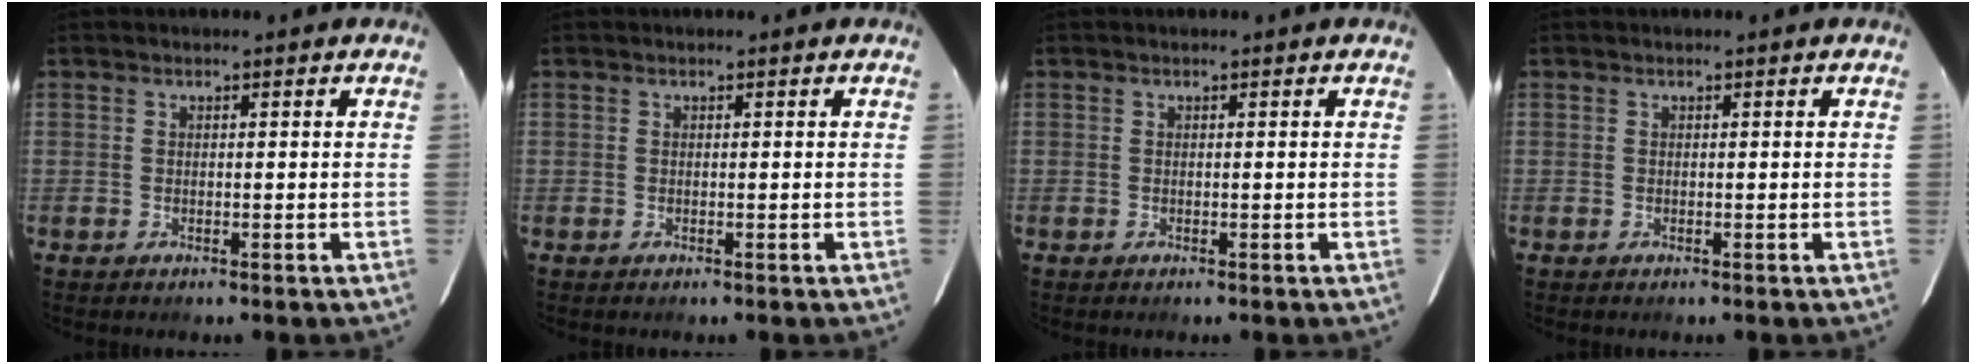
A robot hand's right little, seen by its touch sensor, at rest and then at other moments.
{"total": 0.0}
{"total": 0.0}
{"total": 0.0}